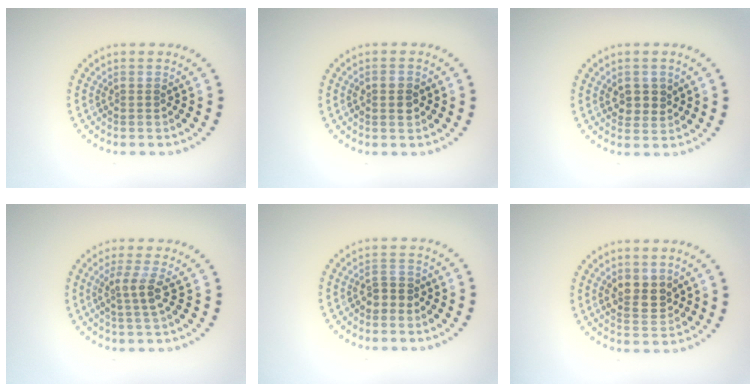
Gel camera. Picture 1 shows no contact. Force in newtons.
{"total": 1.2, "press": 1.2, "slide": 0.1}
{"total": 2.2, "press": 2.1, "slide": 0.7}
{"total": 2.5, "press": 2.0, "slide": 1.5}
{"total": 1.8, "press": 1.7, "slide": 0.6}
{"total": 3.0, "press": 2.9, "slide": 0.8}